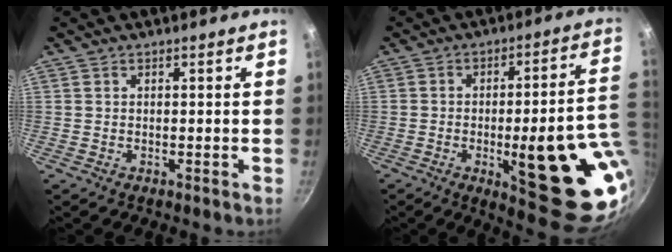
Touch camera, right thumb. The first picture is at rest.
{"total": 22.9, "force": [-4.2, 6.5, 21.6], "torque": [-0.246, 0.001, -0.045]}